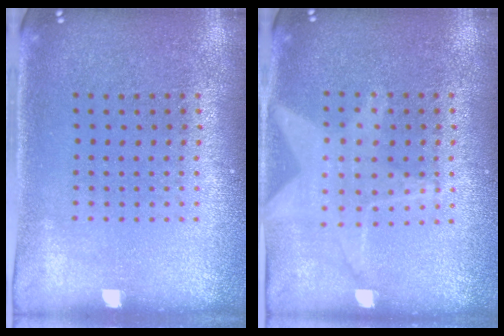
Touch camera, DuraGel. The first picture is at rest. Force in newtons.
{"total": 1.3, "press": 1.3, "slide": 0.5}